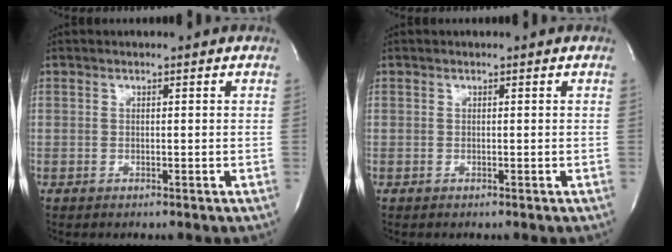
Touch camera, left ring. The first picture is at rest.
{"total": 0.0}